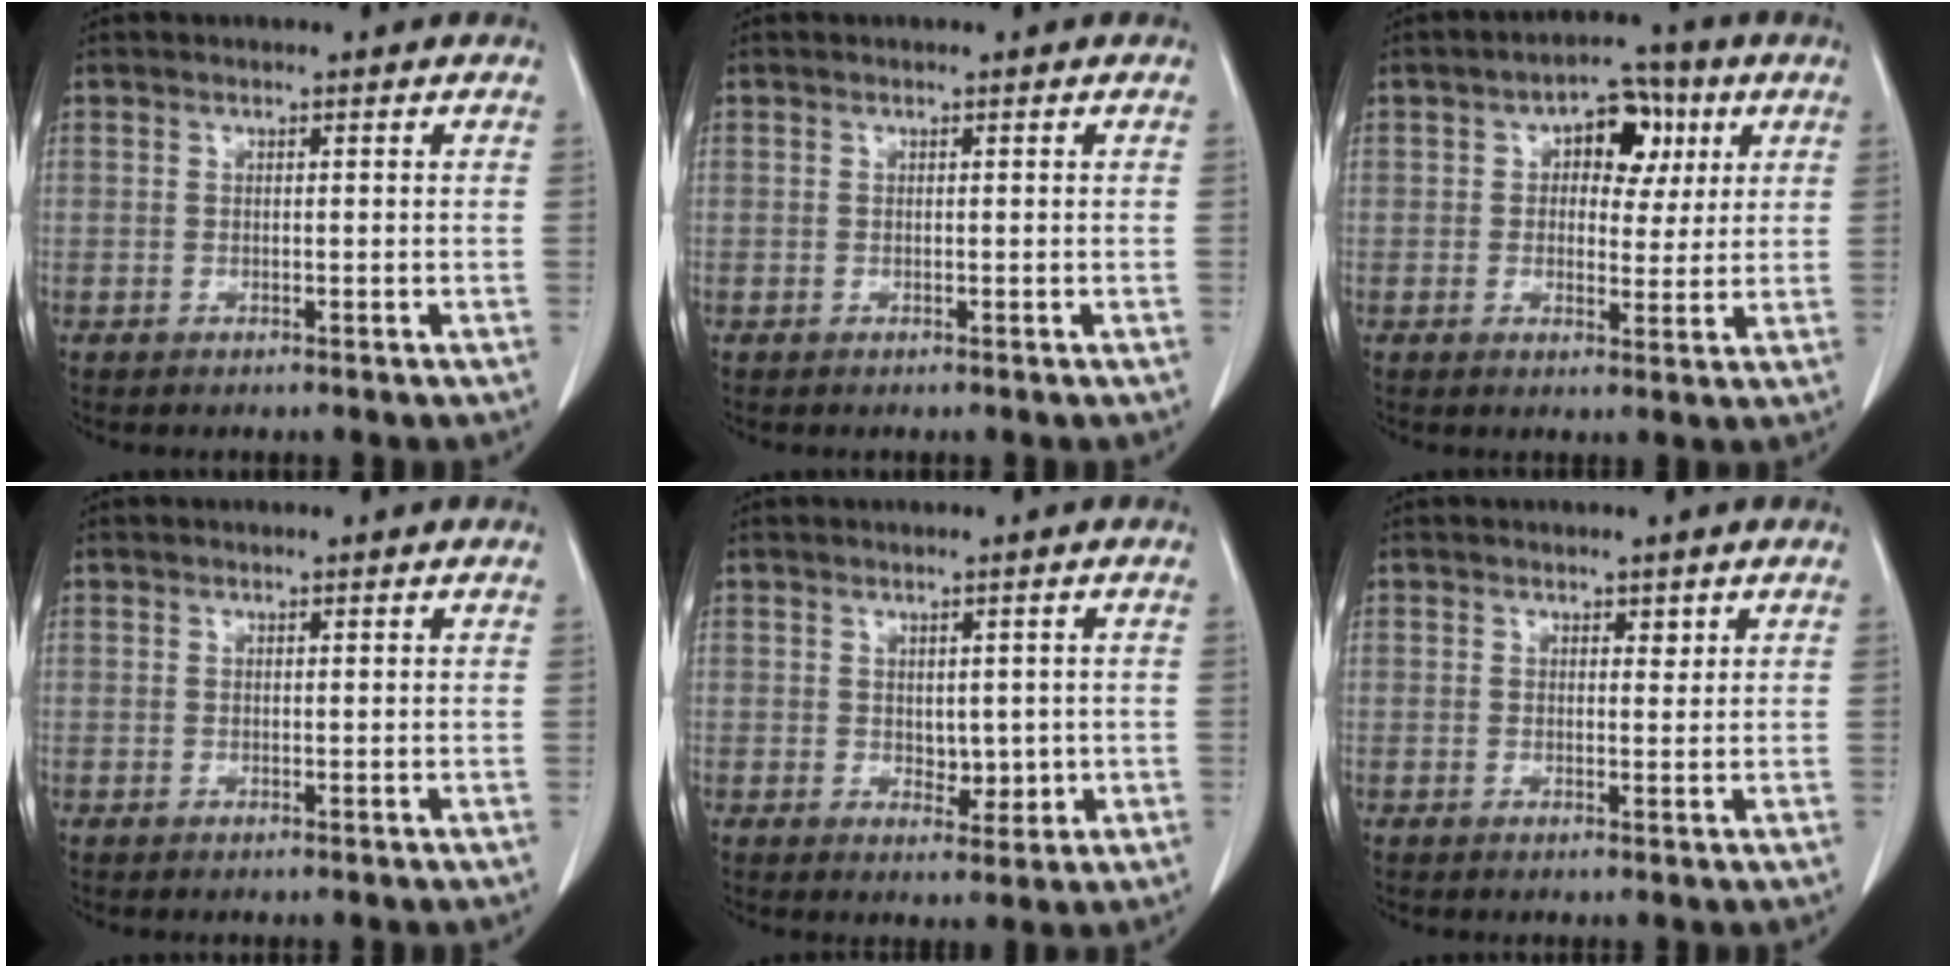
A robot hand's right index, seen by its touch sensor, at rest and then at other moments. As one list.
[{"total": 0.0}, {"total": 7.6, "force": [2.4, 4.4, 5.6], "torque": [-0.071, 0.024, 0.034]}, {"total": 0.0}, {"total": 3.3, "force": [-0.1, 2.1, 2.6], "torque": [-0.027, -0.004, 0.008]}, {"total": 1.1, "force": [0.7, 0.6, 0.6], "torque": [-0.005, -0.005, 0.009]}]